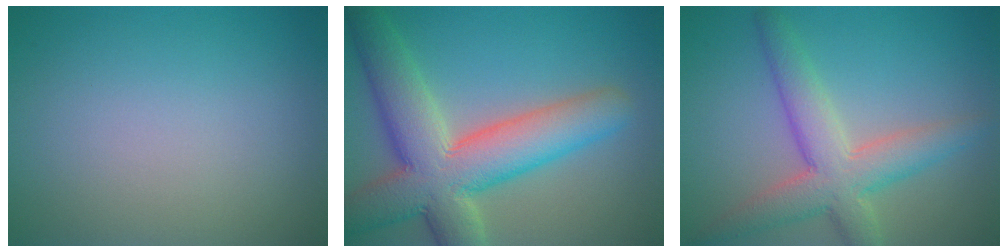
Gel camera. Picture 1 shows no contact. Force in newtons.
{"total": 10.2, "press": 10.2, "slide": 0.8}
{"total": 5.7, "press": 5.7, "slide": 0.2}